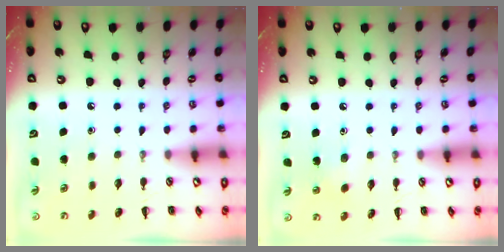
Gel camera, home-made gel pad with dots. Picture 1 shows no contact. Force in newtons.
{"total": 4.1, "press": 3.9, "slide": 1.2}